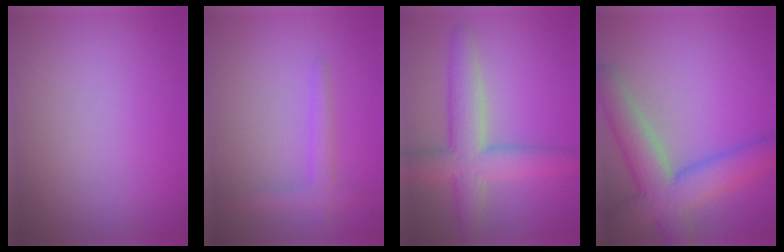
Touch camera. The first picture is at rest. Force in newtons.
{"total": 2.1, "press": 2.1, "slide": 0.1}
{"total": 6.1, "press": 6.1, "slide": 0.3}
{"total": 8.8, "press": 8.8, "slide": 0.6}